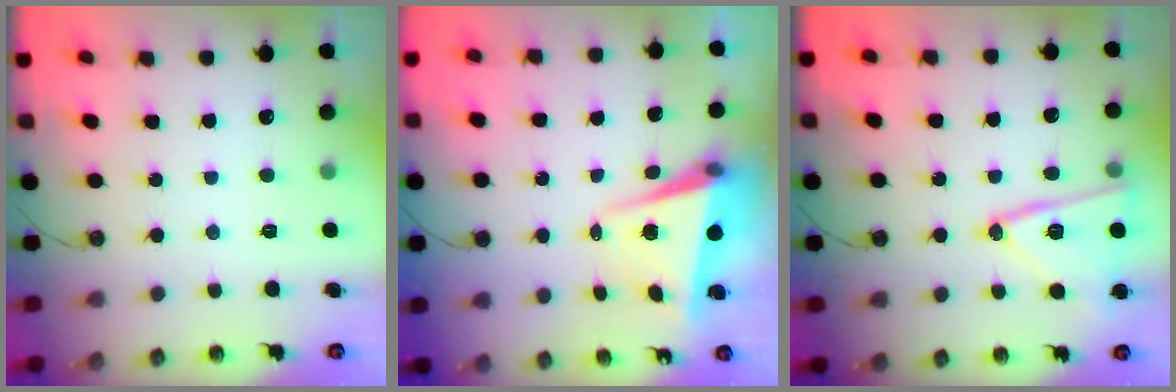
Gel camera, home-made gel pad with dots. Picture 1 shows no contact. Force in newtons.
{"total": 5.7, "press": 5.5, "slide": 1.4}
{"total": 15.2, "press": 15.0, "slide": 2.3}